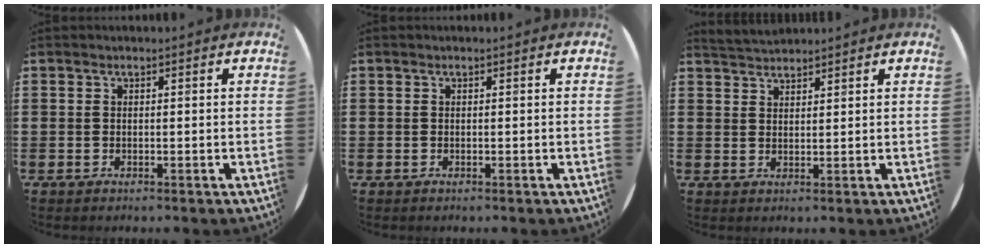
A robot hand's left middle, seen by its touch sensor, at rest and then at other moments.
{"total": 0.0}
{"total": 2.8, "force": [2.8, 0.3, 0.1], "torque": [-0.007, -0.004, 0.054]}